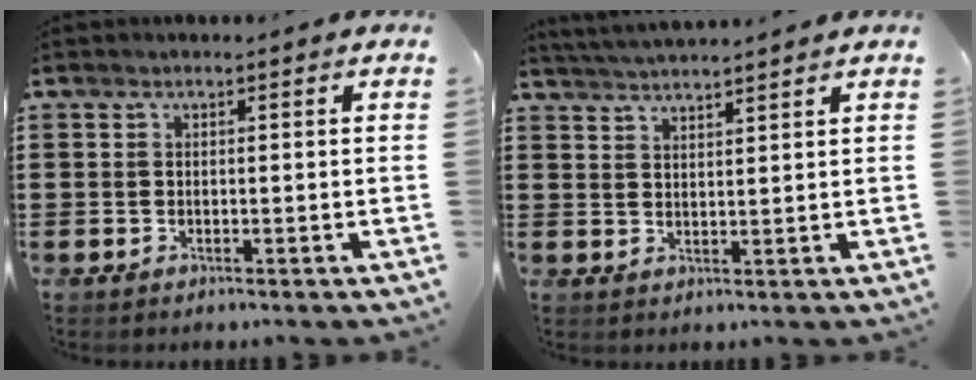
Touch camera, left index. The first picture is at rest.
{"total": 3.0, "force": [2.9, -0.6, 0.1], "torque": [-0.011, -0.010, 0.053]}